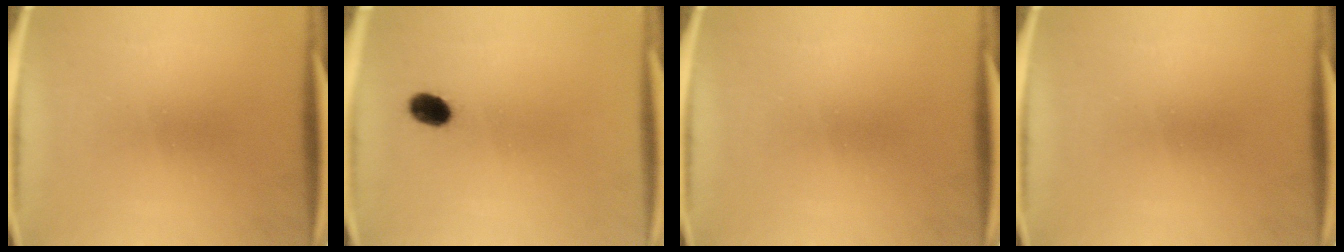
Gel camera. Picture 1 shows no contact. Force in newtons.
{"total": 3.9}
{"total": 0.0}
{"total": 0.0}